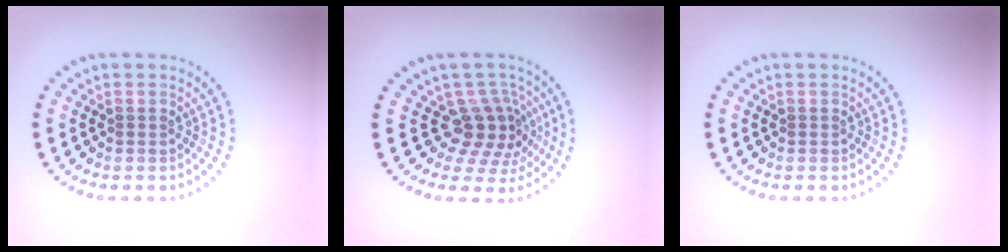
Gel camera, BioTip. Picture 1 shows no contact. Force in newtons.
{"total": 4.0, "press": 2.9, "slide": 2.7}
{"total": 0.0}